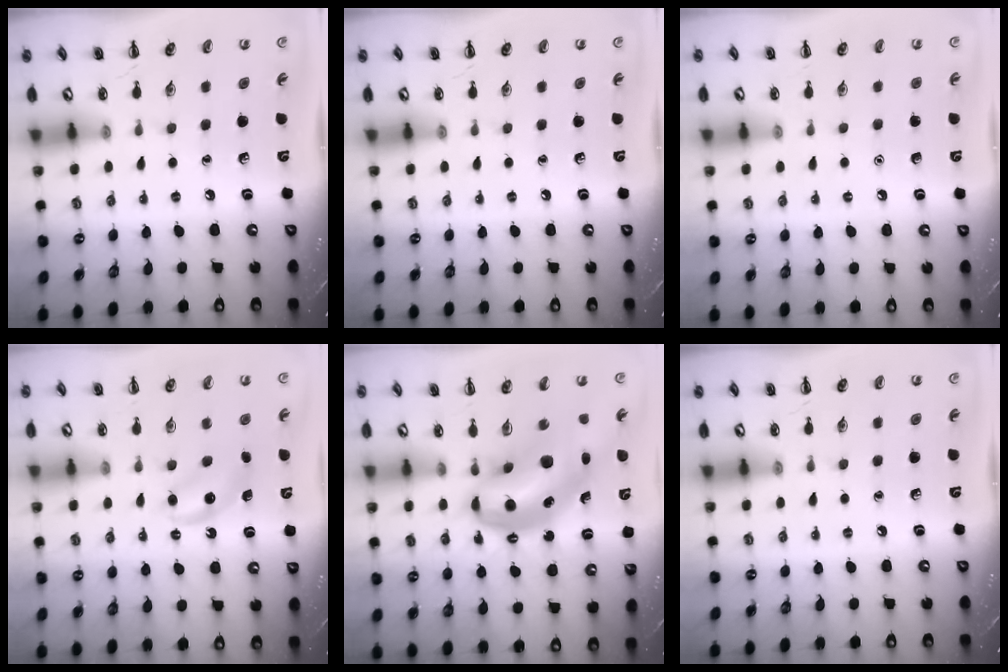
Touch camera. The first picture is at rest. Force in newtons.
{"total": 0.0}
{"total": 1.6, "press": 1.5, "slide": 0.1}
{"total": 5.1, "press": 4.9, "slide": 1.6}
{"total": 10.8, "press": 10.4, "slide": 2.8}
{"total": 0.0}